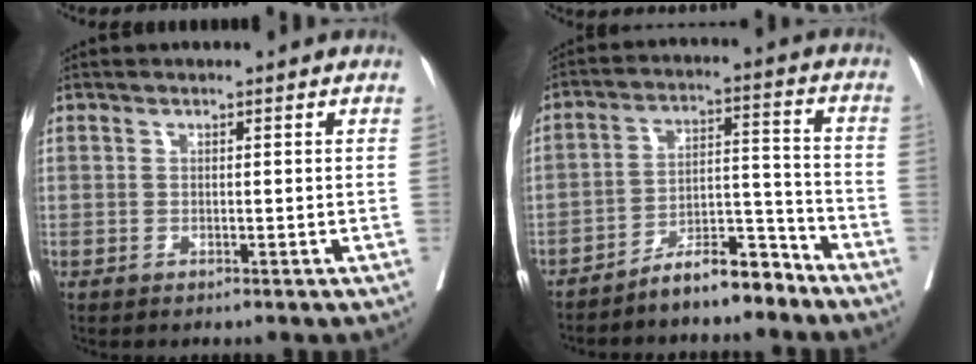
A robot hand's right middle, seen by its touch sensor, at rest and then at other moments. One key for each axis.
{"total": 7.8, "fx": -6.8, "fy": 1.7, "fz": 3.4, "tx": -0.054, "ty": 0.022, "tz": -0.118}